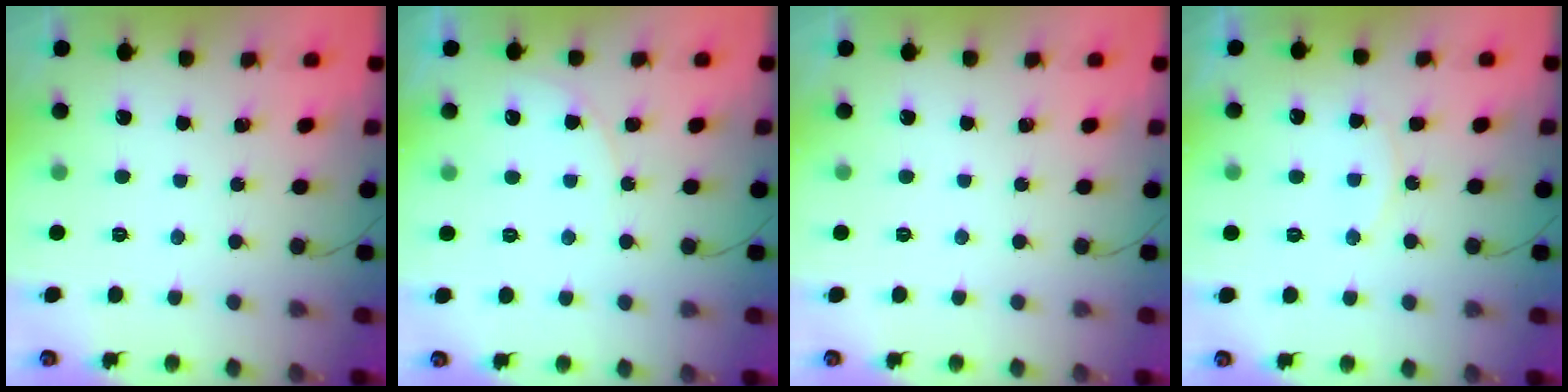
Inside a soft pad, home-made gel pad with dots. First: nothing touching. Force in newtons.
{"total": 4.2, "press": 4.2, "slide": 0.5}
{"total": 0.0}
{"total": 7.6, "press": 7.5, "slide": 0.4}